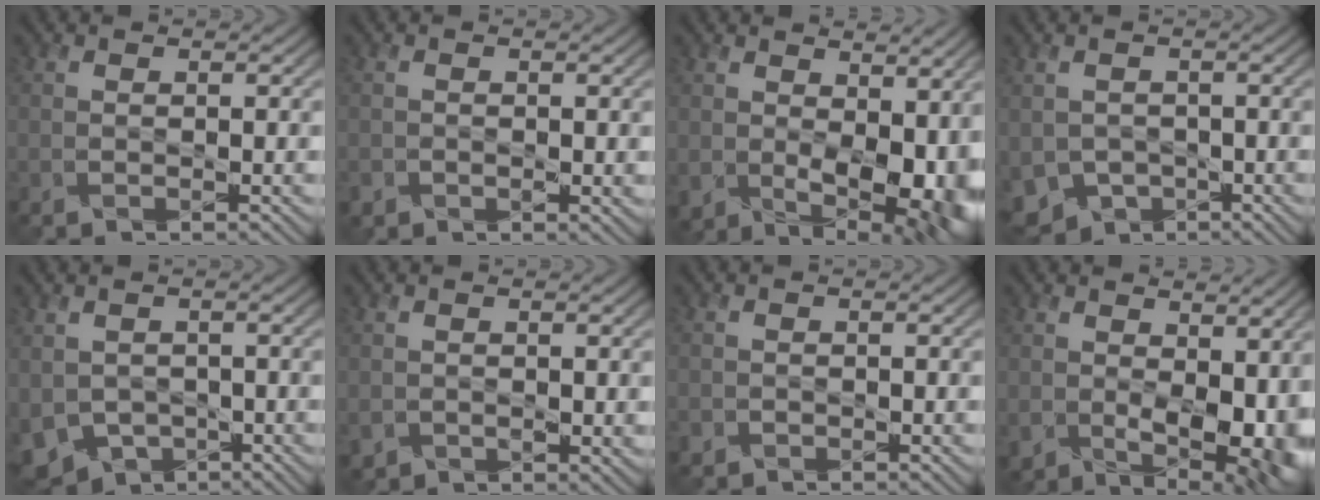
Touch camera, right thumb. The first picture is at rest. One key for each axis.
{"total": 1.7, "fx": -0.6, "fy": 1.4, "fz": 0.7, "tx": -0.011, "ty": -0.010, "tz": -0.010}
{"total": 11.6, "fx": 0.1, "fy": 8.3, "fz": 8.1, "tx": -0.138, "ty": -0.054, "tz": 0.043}
{"total": 4.7, "fx": -2.1, "fy": 3.8, "fz": 1.9, "tx": -0.055, "ty": -0.010, "tz": -0.041}
{"total": 5.0, "fx": -1.8, "fy": 3.8, "fz": 2.7, "tx": -0.078, "ty": -0.011, "tz": -0.033}
{"total": 2.3, "fx": 0.3, "fy": 2.1, "fz": 0.8, "tx": -0.031, "ty": -0.014, "tz": 0.009}
{"total": 0.9, "fx": -0.5, "fy": 0.7, "fz": -0.1, "tx": -0.001, "ty": -0.003, "tz": -0.008}
{"total": 10.4, "fx": 0.7, "fy": 7.5, "fz": 7.2, "tx": -0.138, "ty": -0.052, "tz": 0.049}